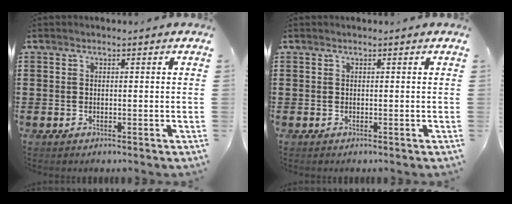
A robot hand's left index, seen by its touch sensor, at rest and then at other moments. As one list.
[{"total": 0.0}]